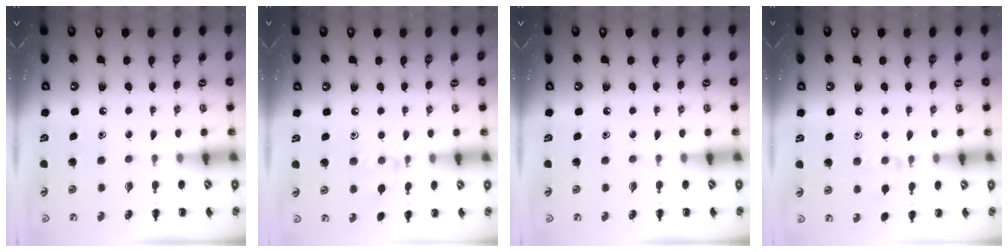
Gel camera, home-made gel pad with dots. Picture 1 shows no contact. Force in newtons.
{"total": 8.0, "press": 7.9, "slide": 1.3}
{"total": 0.0}
{"total": 6.8, "press": 6.4, "slide": 2.3}